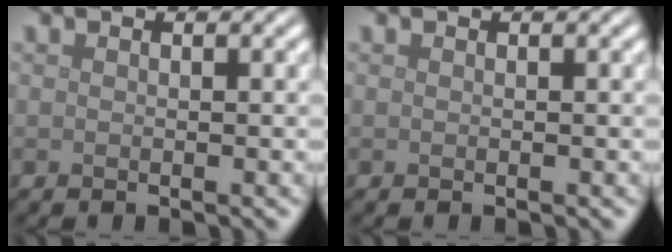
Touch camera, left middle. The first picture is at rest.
{"total": 0.0}